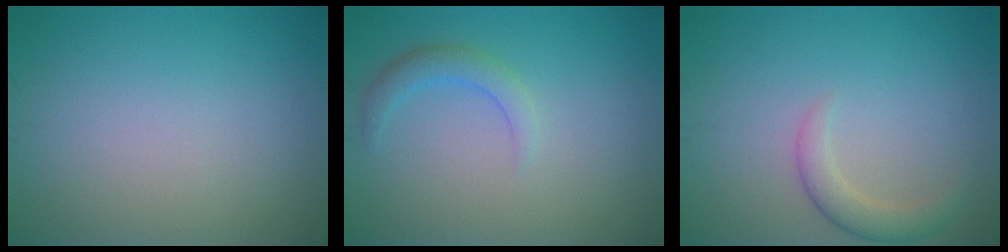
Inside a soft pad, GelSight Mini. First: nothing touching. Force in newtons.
{"total": 2.0, "press": 2.0, "slide": 0.1}
{"total": 2.4, "press": 2.4, "slide": 0.3}